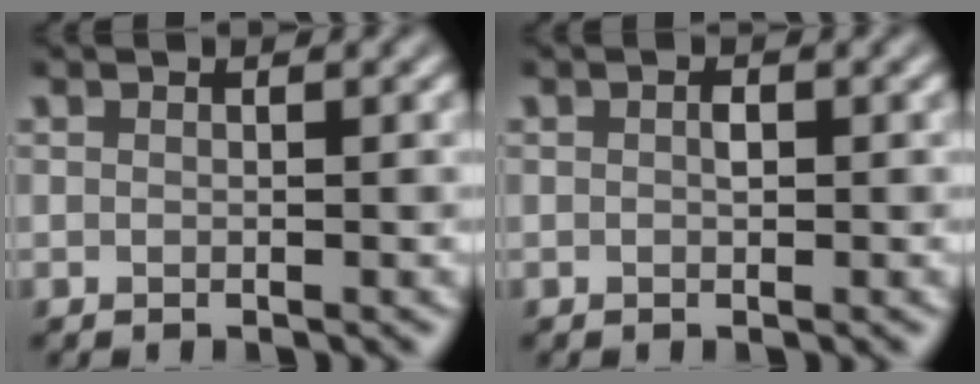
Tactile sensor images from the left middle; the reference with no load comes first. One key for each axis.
{"total": 0.6, "fx": 0.1, "fy": 0.4, "fz": 0.5, "tx": -0.009, "ty": 0.001, "tz": 0.001}